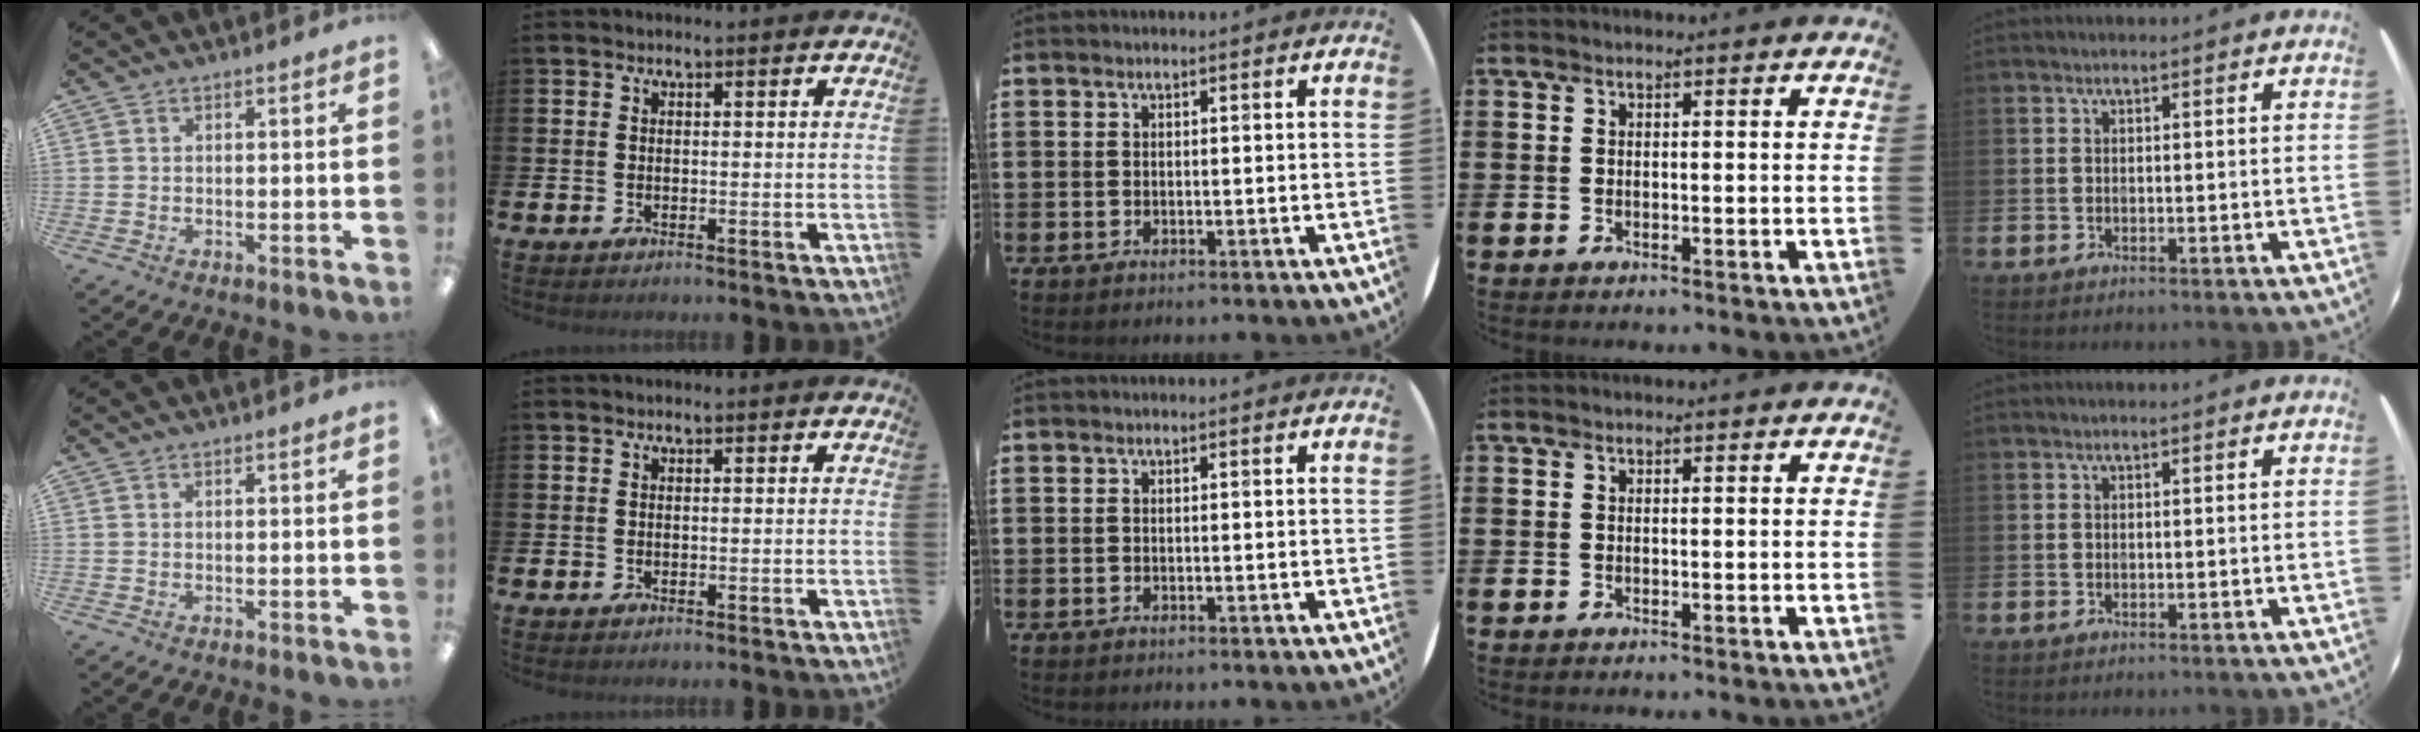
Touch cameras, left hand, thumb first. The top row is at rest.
{}